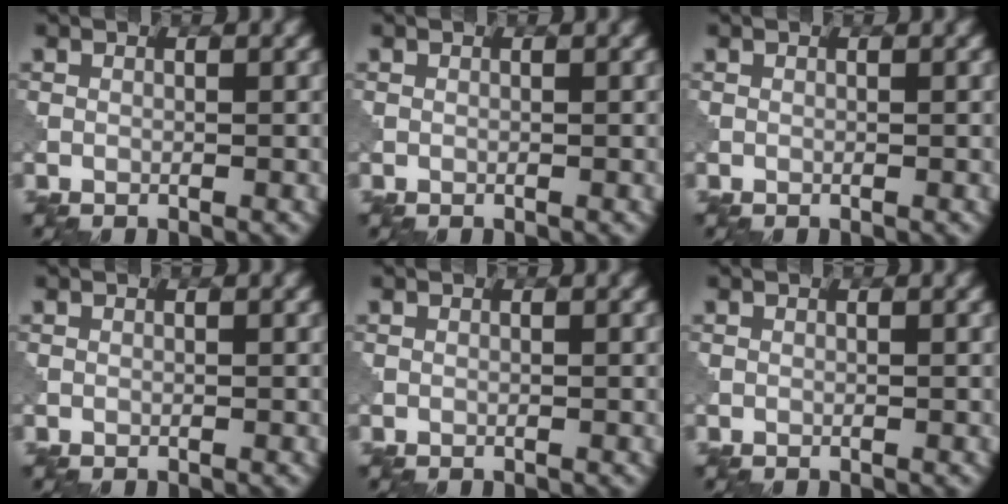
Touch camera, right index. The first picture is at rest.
{"total": 0.0}
{"total": 0.0}
{"total": 0.0}
{"total": 0.0}
{"total": 0.0}